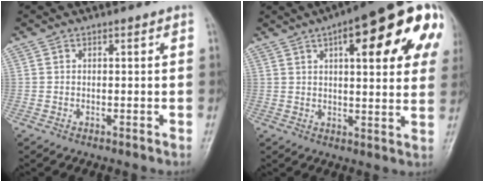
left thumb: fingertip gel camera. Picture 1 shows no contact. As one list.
[{"total": 24.3, "force": [8.9, 7.4, 21.3], "torque": [-0.253, 0.005, 0.112]}]